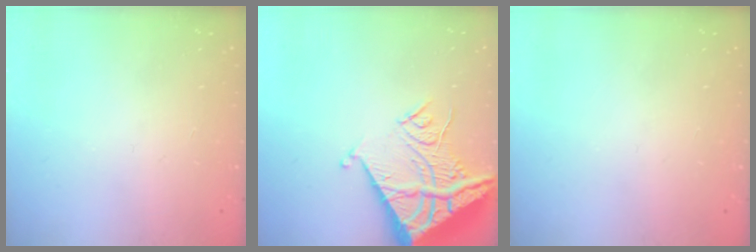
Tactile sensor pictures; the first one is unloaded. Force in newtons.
{"total": 16.7, "press": 16.6, "slide": 1.8}
{"total": 0.0}